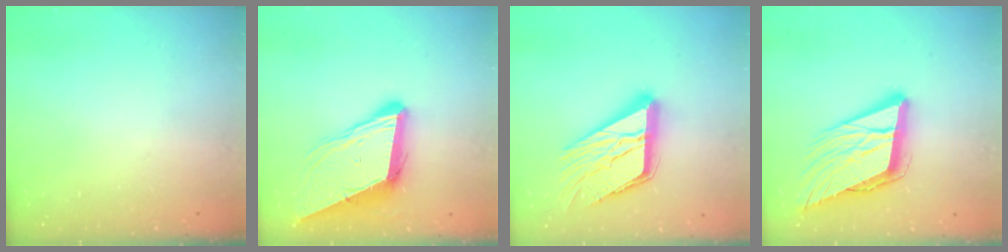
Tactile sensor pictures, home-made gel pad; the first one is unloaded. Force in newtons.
{"total": 12.0, "press": 11.5, "slide": 3.7}
{"total": 18.9, "press": 18.8, "slide": 1.9}
{"total": 17.4, "press": 16.8, "slide": 4.4}